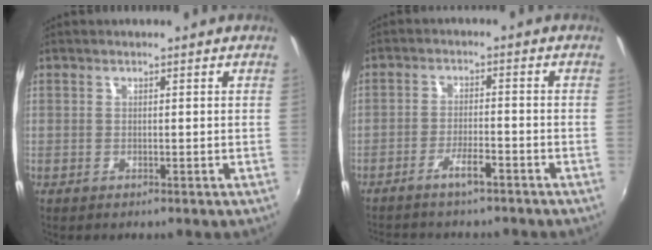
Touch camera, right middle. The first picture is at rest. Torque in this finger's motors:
{"motor_torque": [1.02, -1.12, 0.10, 0.06]}